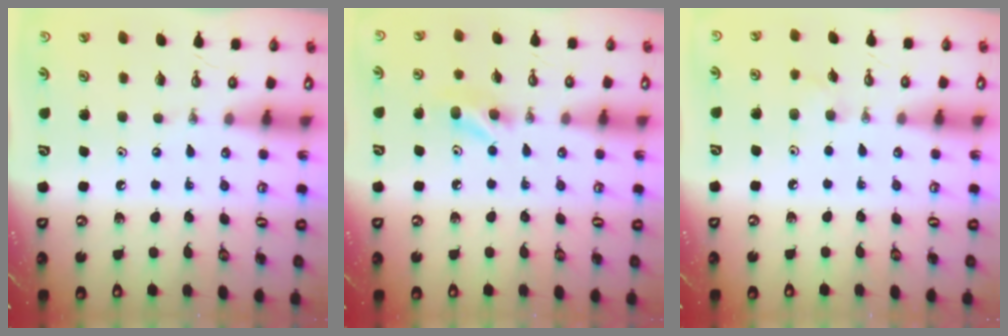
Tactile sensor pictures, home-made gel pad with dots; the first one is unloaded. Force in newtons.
{"total": 8.6, "press": 8.2, "slide": 2.4}
{"total": 5.4, "press": 4.8, "slide": 2.4}